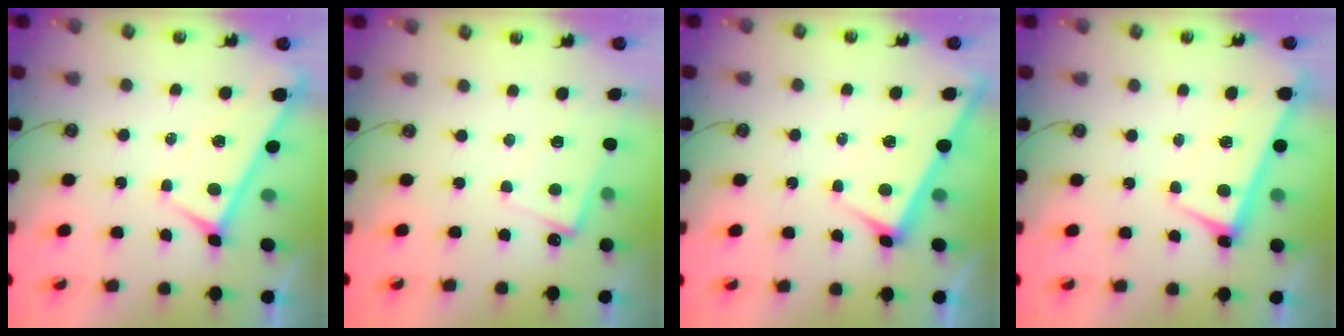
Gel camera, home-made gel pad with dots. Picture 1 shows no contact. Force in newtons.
{"total": 3.6, "press": 3.6, "slide": 0.4}
{"total": 3.1, "press": 3.1, "slide": 0.0}
{"total": 1.0, "press": 0.8, "slide": 0.5}